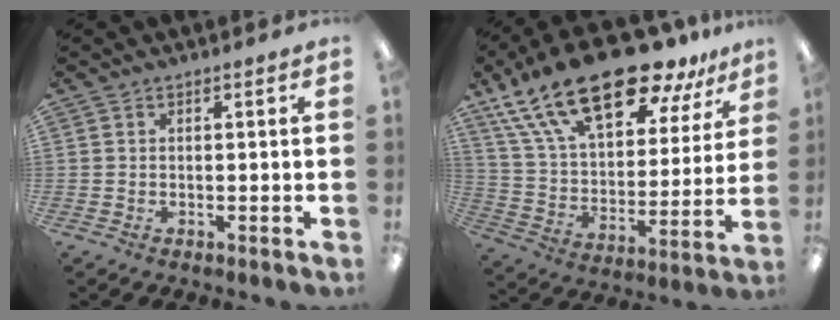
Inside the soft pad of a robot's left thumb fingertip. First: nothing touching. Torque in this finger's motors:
{"motor_torque": [1.02, 1.07, 1.44, -1.33, 0.22]}